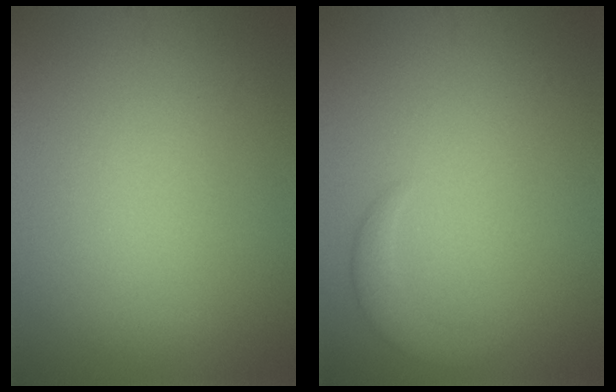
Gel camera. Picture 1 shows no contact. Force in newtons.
{"total": 2.0, "press": 2.0, "slide": 0.2}